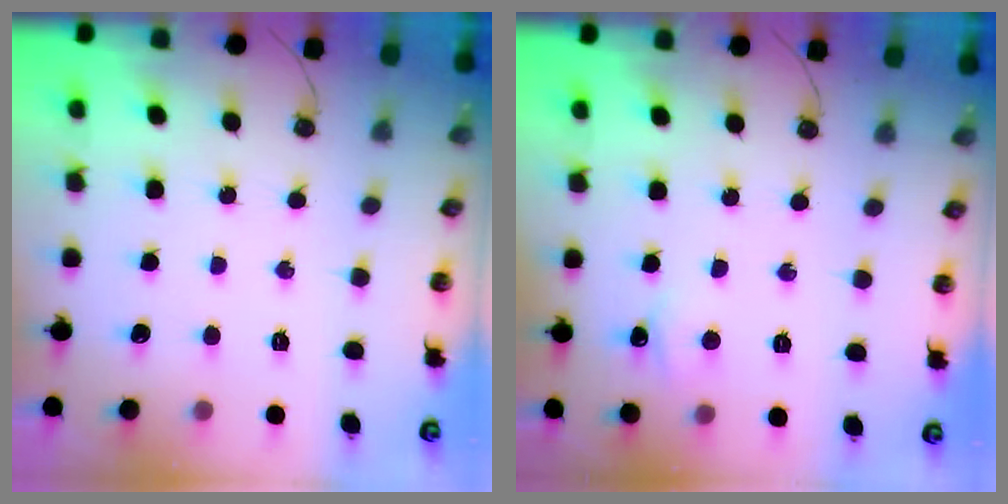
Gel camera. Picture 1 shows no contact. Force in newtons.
{"total": 2.8, "press": 2.8, "slide": 0.3}